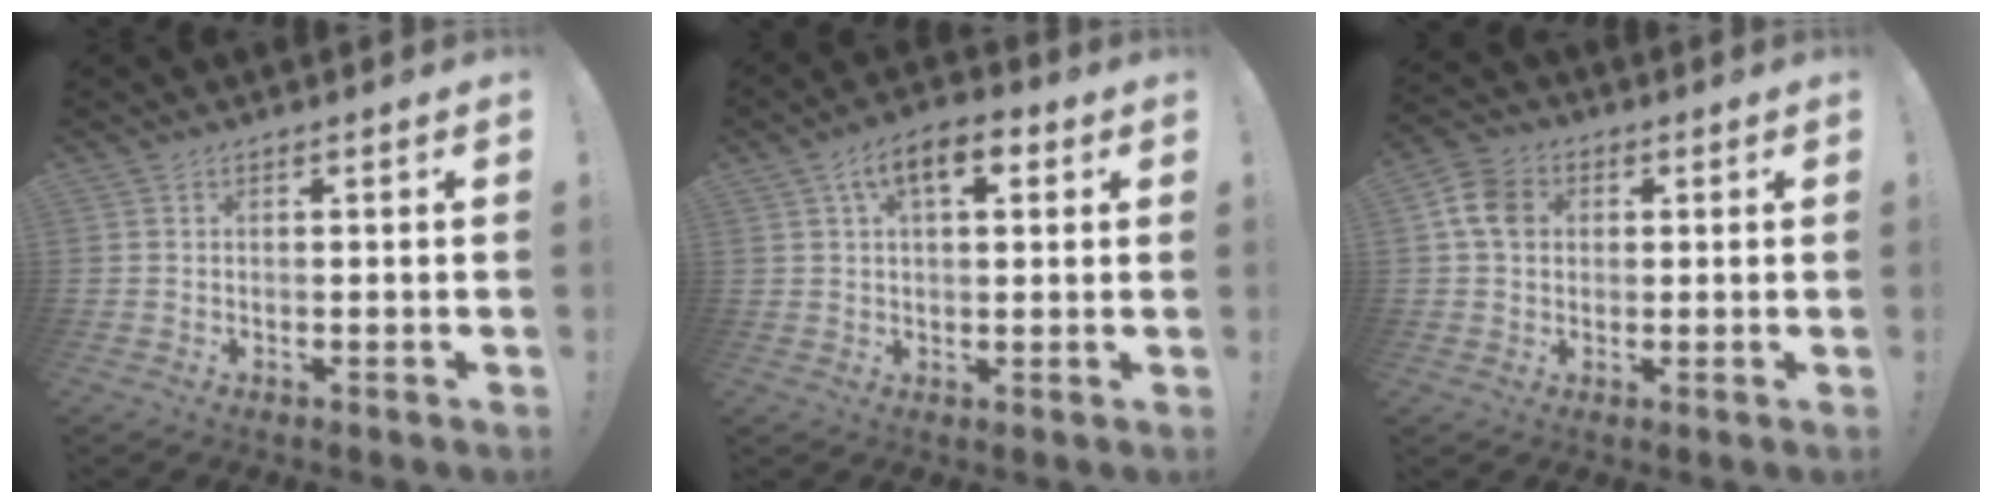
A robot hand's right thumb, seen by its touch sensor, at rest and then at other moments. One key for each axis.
{"total": 8.8, "fx": 3.4, "fy": 4.4, "fz": 6.9, "tx": -0.103, "ty": 0.004, "tz": 0.057}
{"total": 9.4, "fx": 2.2, "fy": 7.7, "fz": 5.0, "tx": -0.077, "ty": 0.005, "tz": 0.046}